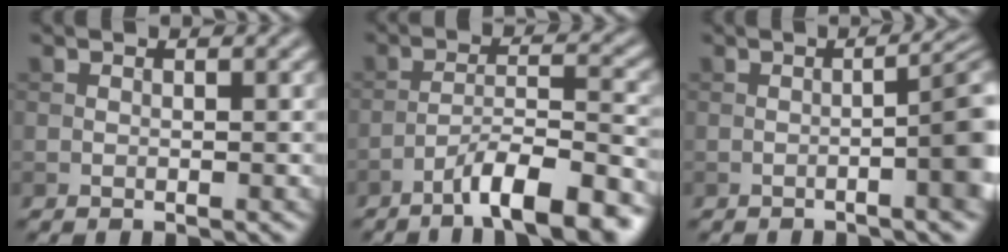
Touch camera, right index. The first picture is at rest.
{"total": 9.0, "force": [-6.2, 1.7, 6.2], "torque": [-0.092, 0.013, -0.100]}
{"total": 6.3, "force": [-1.0, 1.5, 6.1], "torque": [-0.068, 0.002, -0.011]}